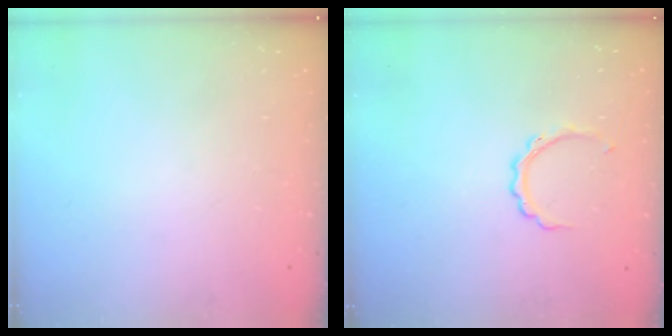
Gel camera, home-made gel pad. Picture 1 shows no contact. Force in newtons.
{"total": 4.6, "press": 4.5, "slide": 0.7}